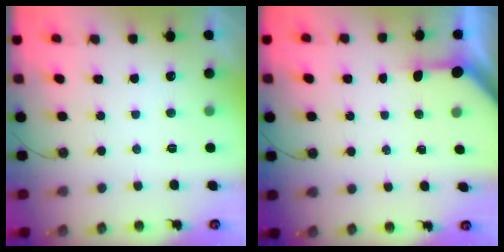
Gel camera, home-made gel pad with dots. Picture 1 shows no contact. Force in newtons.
{"total": 3.0, "press": 3.0, "slide": 0.3}